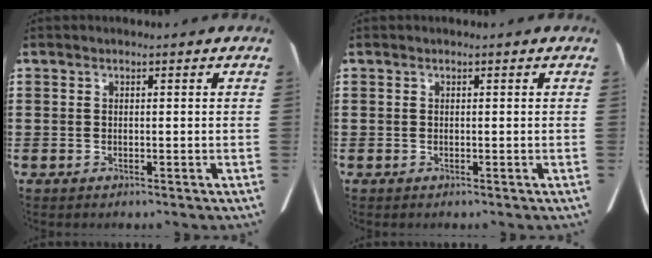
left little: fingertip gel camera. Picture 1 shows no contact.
{"total": 0.0}